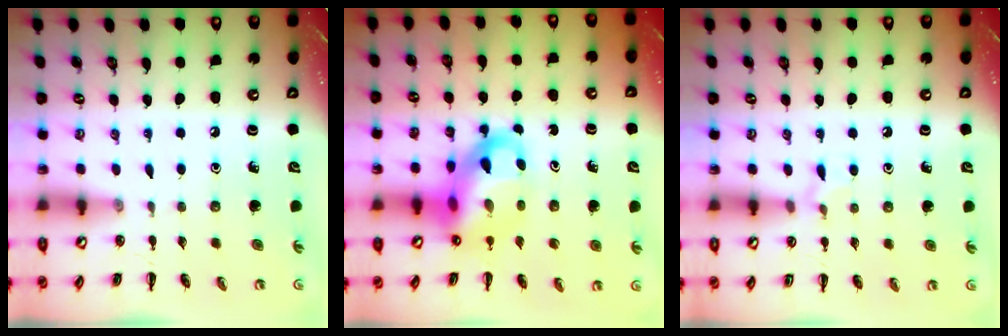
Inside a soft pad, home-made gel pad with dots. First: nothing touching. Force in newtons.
{"total": 14.1, "press": 13.6, "slide": 3.8}
{"total": 5.9, "press": 5.6, "slide": 1.9}